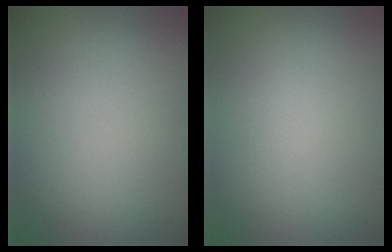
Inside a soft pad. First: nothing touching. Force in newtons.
{"total": 0.7, "press": 0.7, "slide": 0.0}